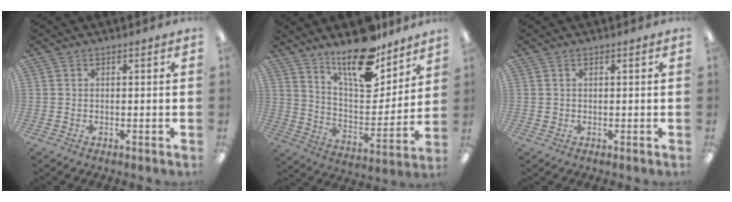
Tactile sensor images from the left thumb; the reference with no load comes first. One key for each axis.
{"total": 17.6, "fx": 13.9, "fy": 6.3, "fz": 8.8, "tx": -0.145, "ty": -0.097, "tz": 0.239}
{"total": 0.6, "fx": 0.2, "fy": 0.5, "fz": 0.1, "tx": -0.004, "ty": 0.005, "tz": 0.003}